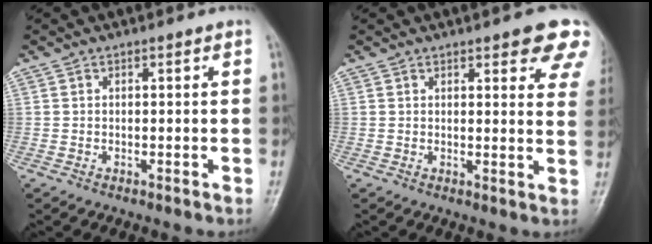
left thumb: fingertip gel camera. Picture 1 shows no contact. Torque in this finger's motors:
{"motor_torque": [1.41, 0.90, 1.30, -0.72, 0.01]}